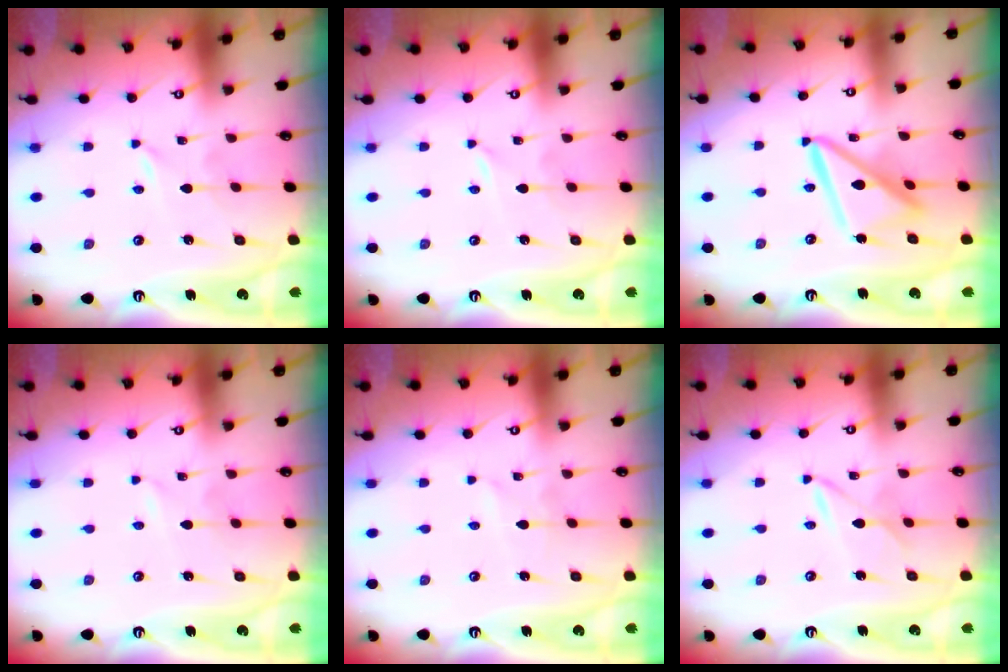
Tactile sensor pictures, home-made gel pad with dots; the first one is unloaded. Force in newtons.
{"total": 0.0}
{"total": 14.5, "press": 14.4, "slide": 1.6}
{"total": 0.0}
{"total": 1.4, "press": 1.4, "slide": 0.1}
{"total": 2.5, "press": 2.5, "slide": 0.3}